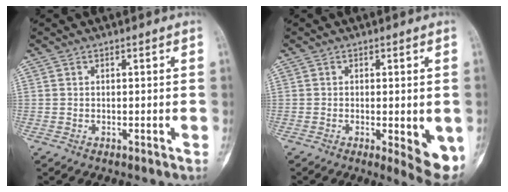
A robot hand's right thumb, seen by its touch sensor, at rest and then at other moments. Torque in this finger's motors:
{"motor_torque": [0.19, 0.40, -0.21, -0.02, 0.01]}